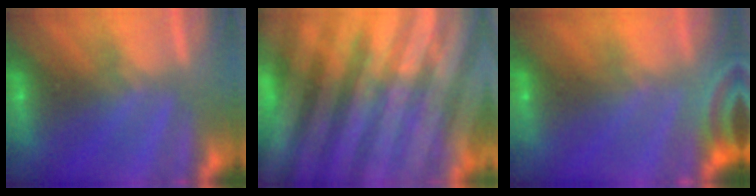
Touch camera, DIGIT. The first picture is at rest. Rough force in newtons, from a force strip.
{"total": 6.8}
{"total": 5.8}